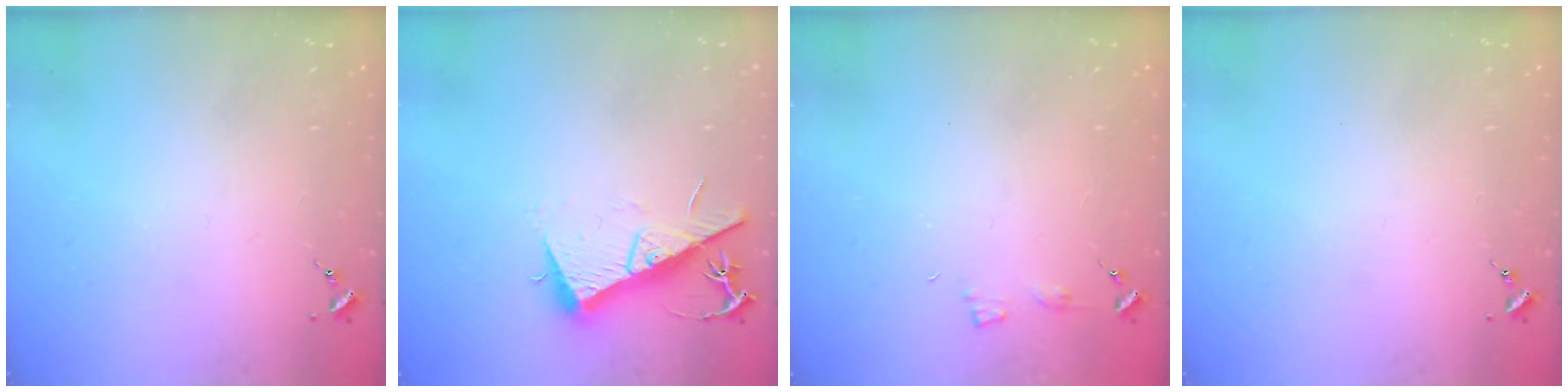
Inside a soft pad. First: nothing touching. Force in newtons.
{"total": 12.5, "press": 12.5, "slide": 0.5}
{"total": 3.6, "press": 3.6, "slide": 0.5}
{"total": 0.0}